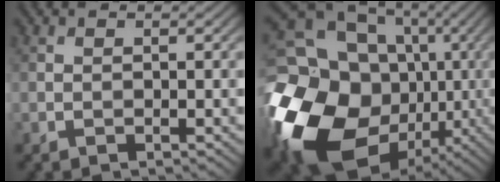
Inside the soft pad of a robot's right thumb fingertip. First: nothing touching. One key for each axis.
{"total": 23.9, "fx": -4.8, "fy": 19.1, "fz": 13.6, "tx": -0.314, "ty": -0.043, "tz": -0.108}